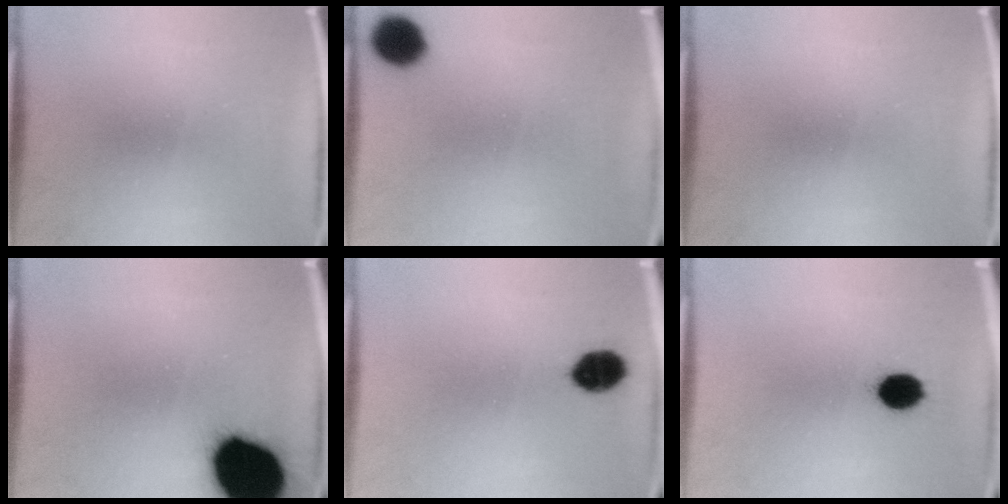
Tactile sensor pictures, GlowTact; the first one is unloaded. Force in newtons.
{"total": 7.3}
{"total": 0.0}
{"total": 17.9}
{"total": 6.3}
{"total": 5.7}